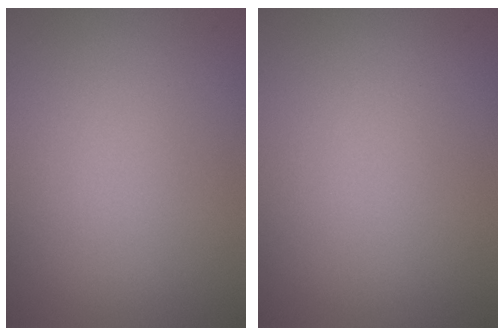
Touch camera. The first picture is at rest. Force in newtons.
{"total": 0.0}